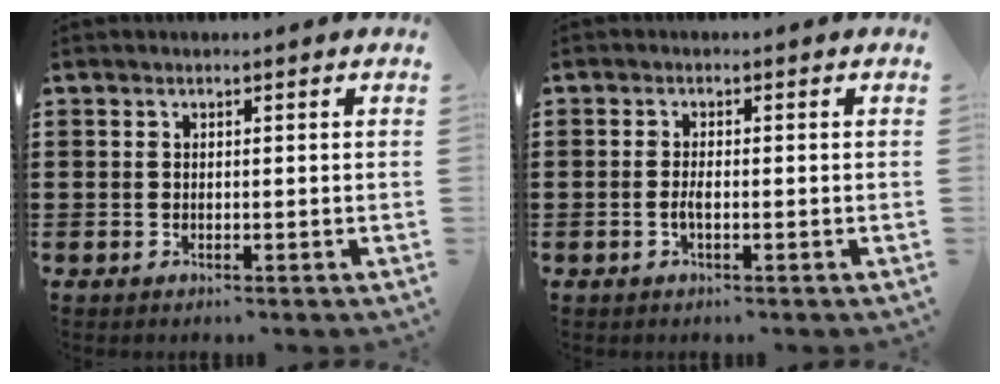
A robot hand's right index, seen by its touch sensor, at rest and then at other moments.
{"total": 1.5, "force": [-0.6, 0.2, 1.4], "torque": [-0.034, -0.005, -0.012]}